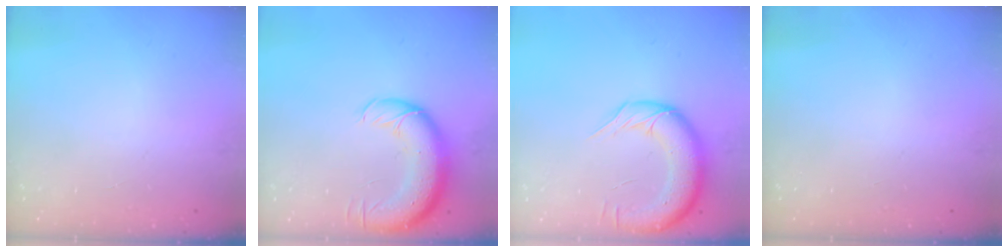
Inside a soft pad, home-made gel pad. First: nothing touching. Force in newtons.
{"total": 14.5, "press": 14.1, "slide": 3.5}
{"total": 13.9, "press": 13.4, "slide": 3.7}
{"total": 0.0}